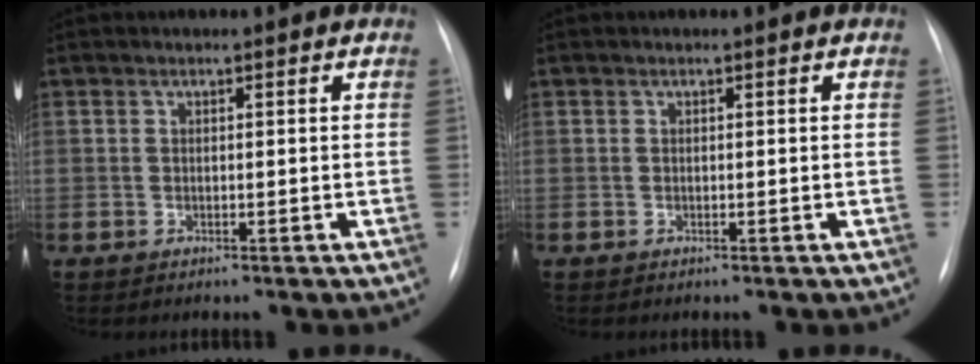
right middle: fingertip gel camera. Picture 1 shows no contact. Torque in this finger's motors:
{"motor_torque": [-0.26, 0.20, -0.08, -0.01]}